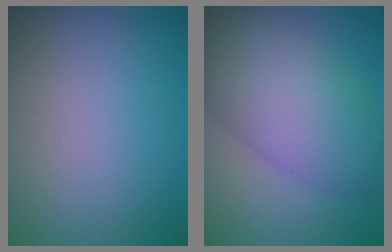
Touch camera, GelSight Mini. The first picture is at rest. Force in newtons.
{"total": 8.2, "press": 8.2, "slide": 0.2}